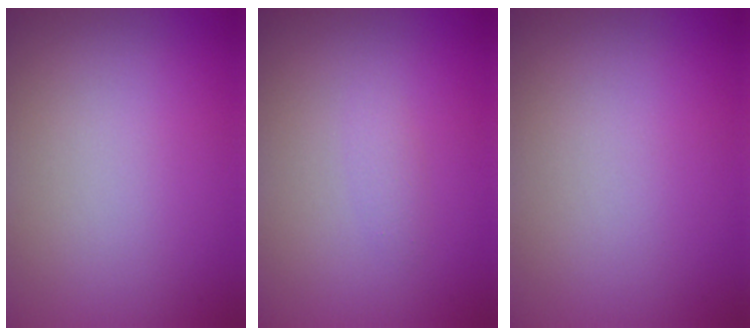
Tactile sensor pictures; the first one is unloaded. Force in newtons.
{"total": 0.8, "press": 0.8, "slide": 0.1}
{"total": 0.0}